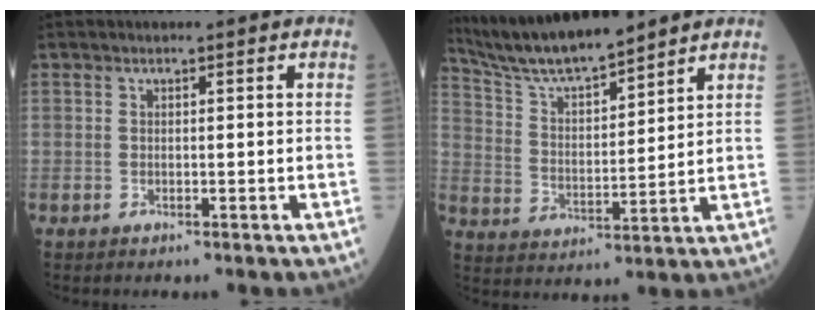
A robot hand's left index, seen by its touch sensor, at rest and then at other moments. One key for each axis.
{"total": 12.4, "fx": 11.3, "fy": 0.9, "fz": 4.9, "tx": -0.101, "ty": 0.012, "tz": 0.213}